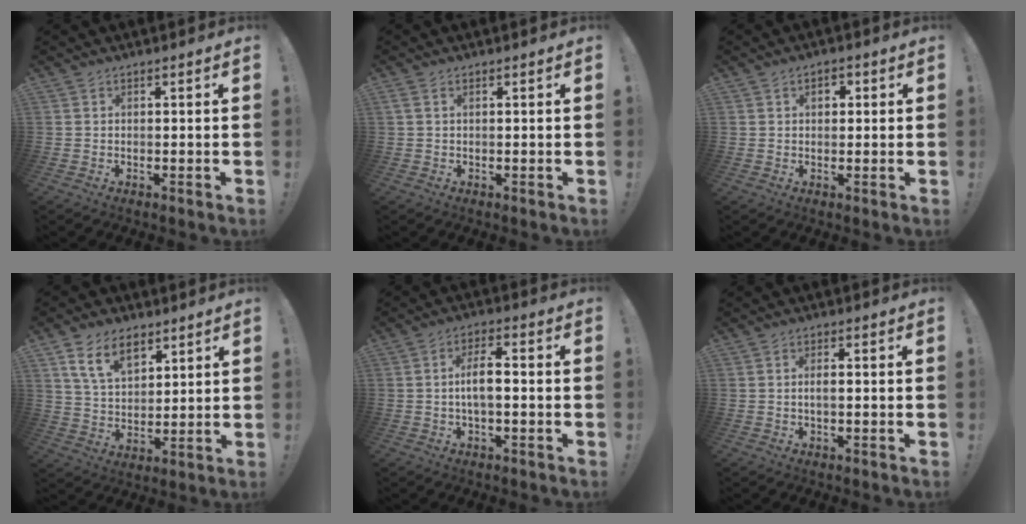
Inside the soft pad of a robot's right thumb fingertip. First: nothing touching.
{"total": 1.5, "force": [0.7, 0.6, 1.2], "torque": [-0.032, 0.005, 0.014]}
{"total": 2.6, "force": [0.8, 1.6, 1.9], "torque": [-0.015, -0.002, 0.008]}
{"total": 11.8, "force": [7.0, 6.8, 6.7], "torque": [-0.116, -0.021, 0.134]}
{"total": 6.6, "force": [-0.6, 2.3, 6.2], "torque": [-0.106, 0.004, -0.014]}
{"total": 2.3, "force": [-0.3, 0.6, 2.2], "torque": [-0.031, -0.001, -0.009]}